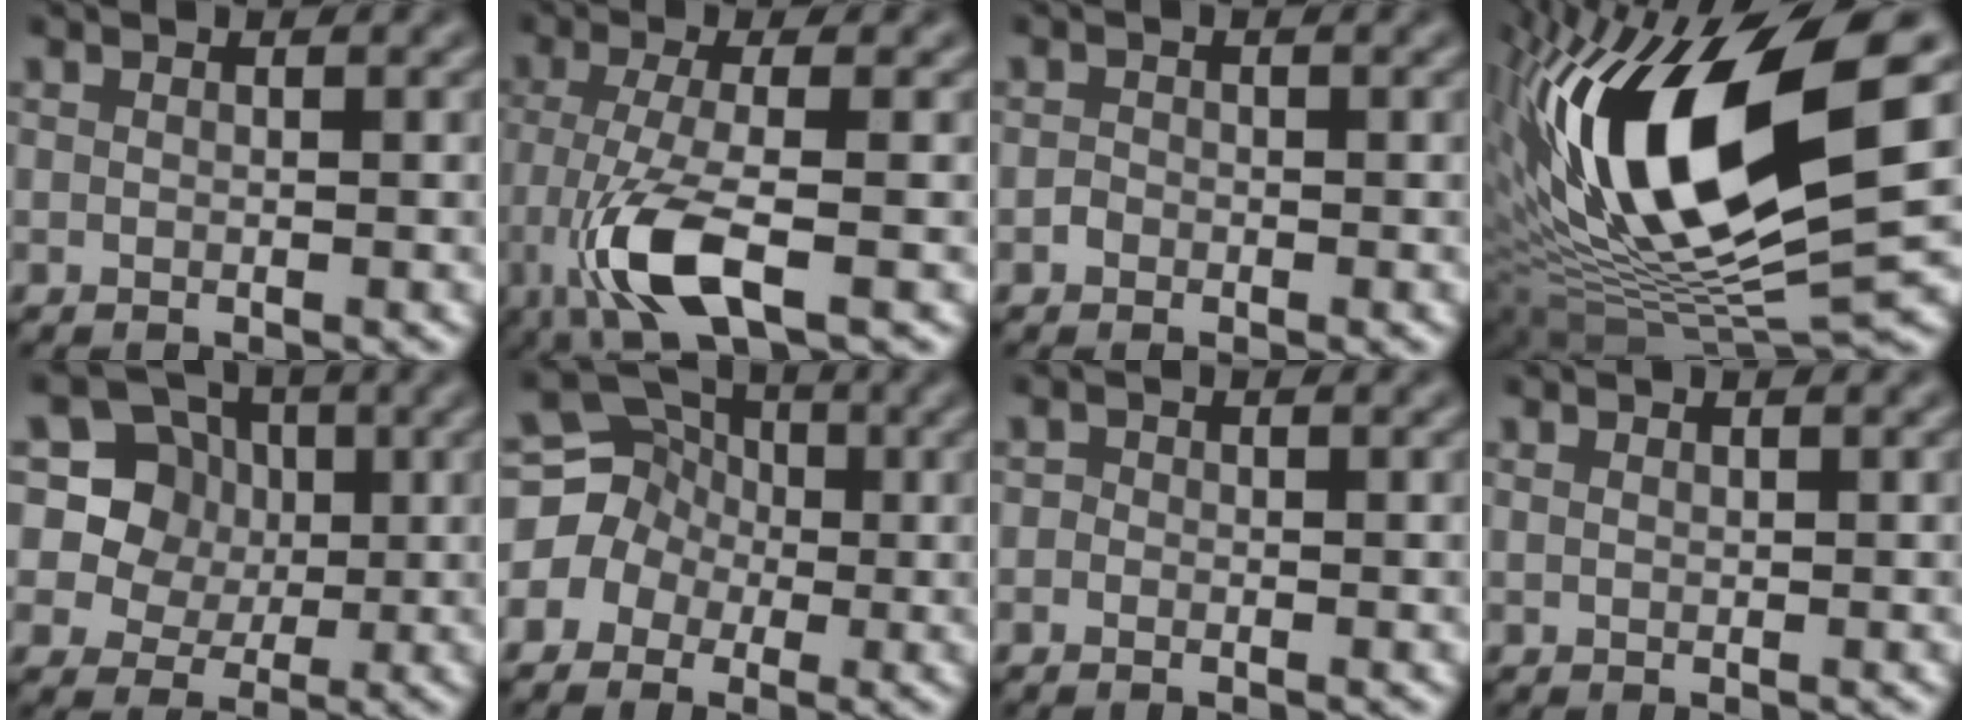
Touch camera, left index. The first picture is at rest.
{"total": 6.1, "force": [-3.0, 1.4, 5.1], "torque": [-0.114, -0.009, -0.063]}
{"total": 0.8, "force": [-0.7, 0.5, 0.0], "torque": [0.000, -0.001, -0.014]}
{"total": 16.0, "force": [3.0, 6.2, 14.4], "torque": [-0.270, 0.002, 0.048]}
{"total": 6.1, "force": [1.8, 5.4, 2.1], "torque": [-0.045, 0.010, 0.024]}
{"total": 8.0, "force": [-0.5, 7.6, 2.6], "torque": [-0.046, 0.036, -0.061]}
{"total": 0.6, "force": [-0.5, 0.4, 0.0], "torque": [0.001, -0.005, -0.011]}
{"total": 0.0}